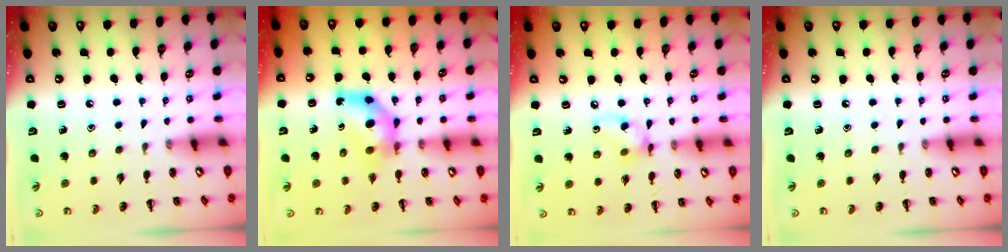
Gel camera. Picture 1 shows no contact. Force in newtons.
{"total": 7.0, "press": 7.0, "slide": 0.8}
{"total": 6.2, "press": 6.2, "slide": 0.4}
{"total": 0.0}